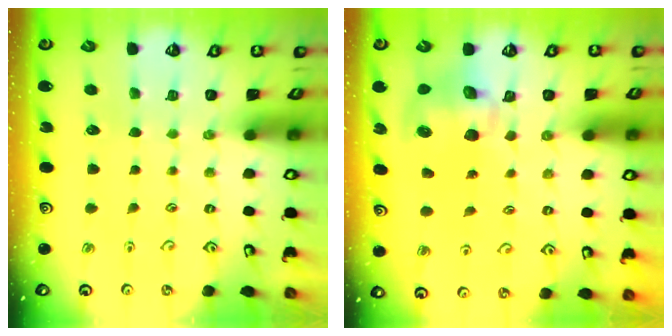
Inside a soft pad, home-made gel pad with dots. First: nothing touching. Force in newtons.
{"total": 10.3, "press": 10.2, "slide": 1.5}